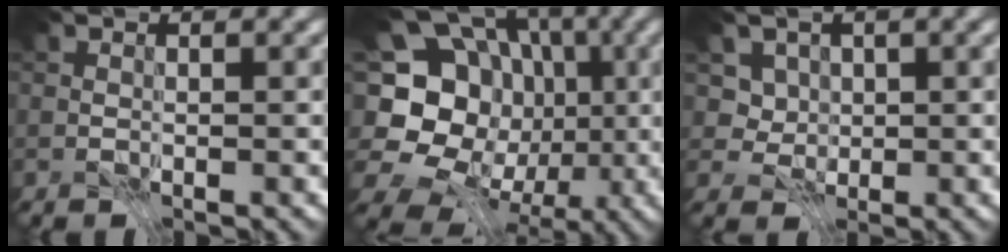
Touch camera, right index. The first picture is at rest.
{"total": 16.7, "force": [-3.0, 14.7, 7.2], "torque": [-0.152, 0.033, -0.076]}
{"total": 3.4, "force": [0.9, 3.1, 1.3], "torque": [-0.025, -0.008, 0.015]}